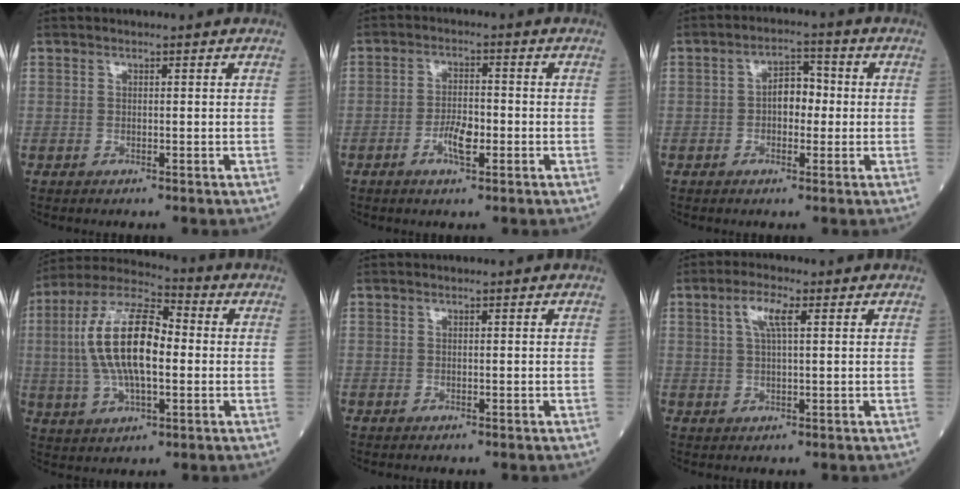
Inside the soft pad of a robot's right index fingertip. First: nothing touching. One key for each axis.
{"total": 4.3, "fx": -1.7, "fy": 1.4, "fz": 3.7, "tx": -0.072, "ty": 0.004, "tz": -0.031}
{"total": 4.7, "fx": -0.2, "fy": 2.8, "fz": 3.8, "tx": -0.061, "ty": 0.019, "tz": -0.006}
{"total": 15.0, "fx": 0.5, "fy": 5.5, "fz": 13.9, "tx": -0.287, "ty": 0.020, "tz": 0.006}
{"total": 0.0}
{"total": 4.1, "fx": 1.5, "fy": 0.8, "fz": 3.7, "tx": -0.077, "ty": 0.010, "tz": 0.030}